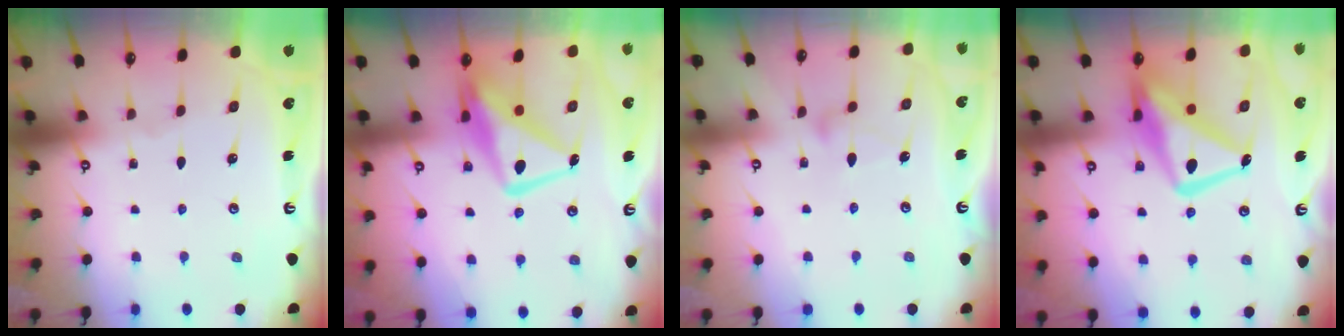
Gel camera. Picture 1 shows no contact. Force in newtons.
{"total": 14.0, "press": 13.9, "slide": 1.6}
{"total": 6.9, "press": 6.9, "slide": 0.3}
{"total": 16.4, "press": 16.3, "slide": 1.5}